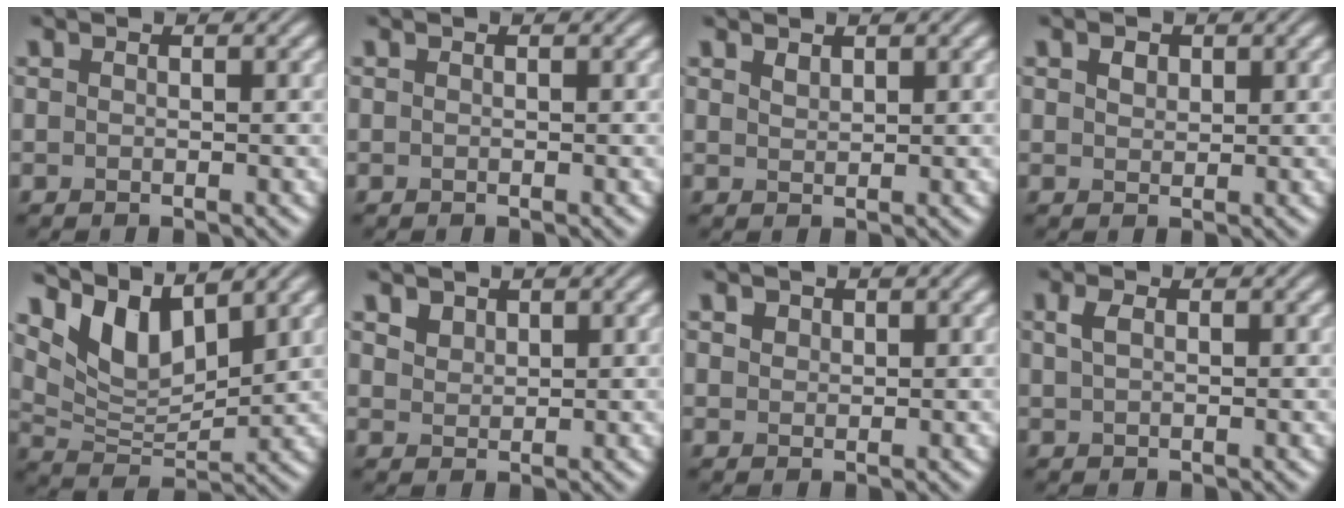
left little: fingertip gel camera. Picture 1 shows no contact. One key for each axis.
{"total": 0.0}
{"total": 1.0, "fx": 0.9, "fy": 0.4, "fz": 0.3, "tx": -0.009, "ty": 0.000, "tz": 0.020}
{"total": 1.2, "fx": 0.7, "fy": 0.8, "fz": 0.5, "tx": -0.011, "ty": 0.001, "tz": 0.013}
{"total": 6.3, "fx": 4.2, "fy": 2.7, "fz": 3.8, "tx": -0.080, "ty": -0.008, "tz": 0.078}
{"total": 1.9, "fx": 1.4, "fy": 1.2, "fz": 0.6, "tx": -0.018, "ty": -0.002, "tz": 0.030}
{"total": 1.9, "fx": 1.2, "fy": 1.3, "fz": 0.7, "tx": -0.018, "ty": 0.004, "tz": 0.018}
{"total": 1.4, "fx": 0.5, "fy": 0.8, "fz": 1.0, "tx": -0.026, "ty": 0.004, "tz": 0.008}